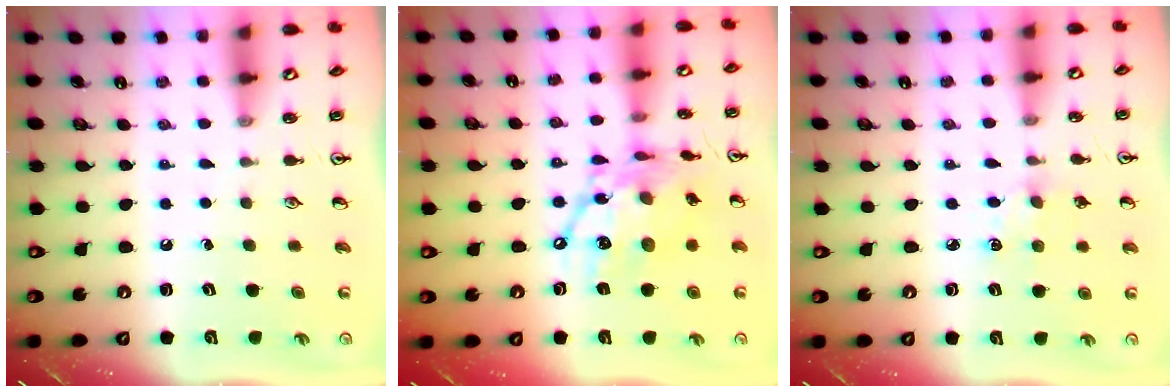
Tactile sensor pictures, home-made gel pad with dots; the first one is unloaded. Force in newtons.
{"total": 17.9, "press": 17.8, "slide": 1.8}
{"total": 4.8, "press": 4.7, "slide": 0.6}